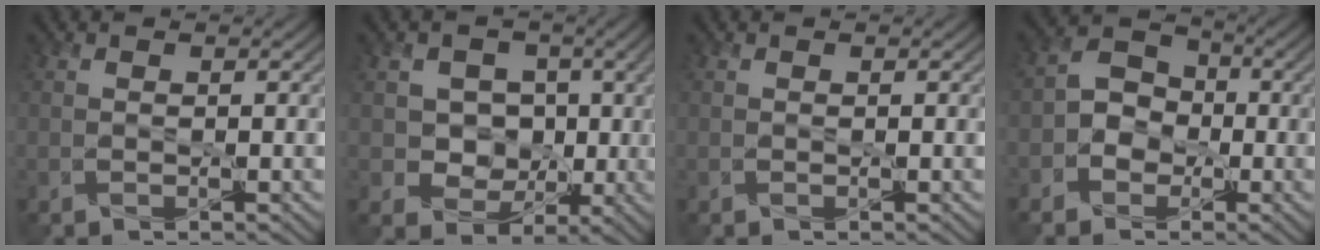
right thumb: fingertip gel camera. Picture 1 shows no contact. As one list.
[{"total": 7.5, "force": [0.3, 6.3, 3.9], "torque": [-0.081, -0.005, -0.010]}, {"total": 0.0}, {"total": 5.1, "force": [-2.0, 4.0, 2.4], "torque": [-0.044, 0.007, -0.054]}]